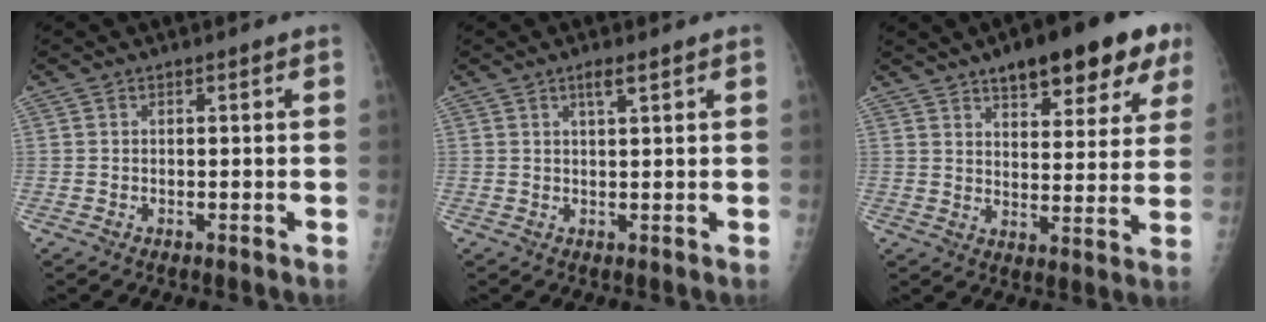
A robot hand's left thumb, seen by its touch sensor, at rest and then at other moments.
{"total": 2.1, "force": [1.3, 0.3, 1.7], "torque": [-0.035, -0.004, 0.025]}
{"total": 17.1, "force": [10.0, 6.2, 12.4], "torque": [-0.132, -0.025, 0.140]}